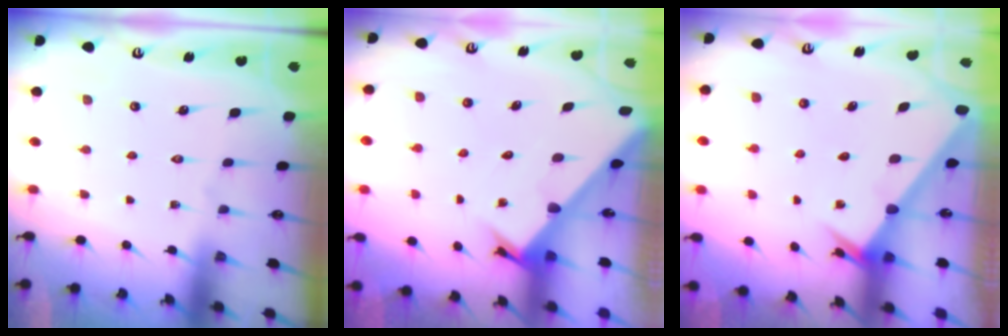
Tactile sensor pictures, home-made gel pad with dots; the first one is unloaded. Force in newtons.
{"total": 2.5, "press": 2.5, "slide": 0.2}
{"total": 1.9, "press": 1.9, "slide": 0.1}